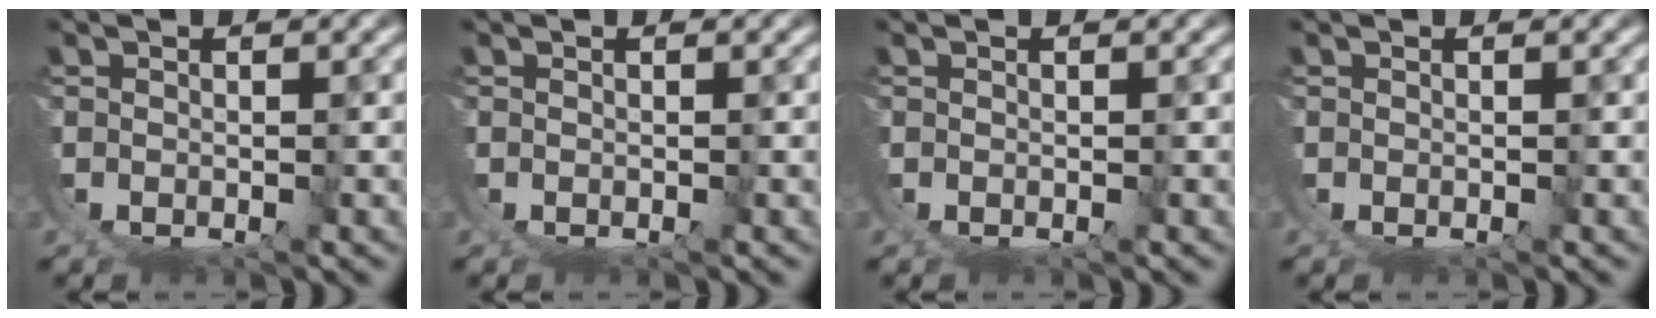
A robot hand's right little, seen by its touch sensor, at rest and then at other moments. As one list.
[{"total": 0.0}, {"total": 0.0}, {"total": 0.0}]